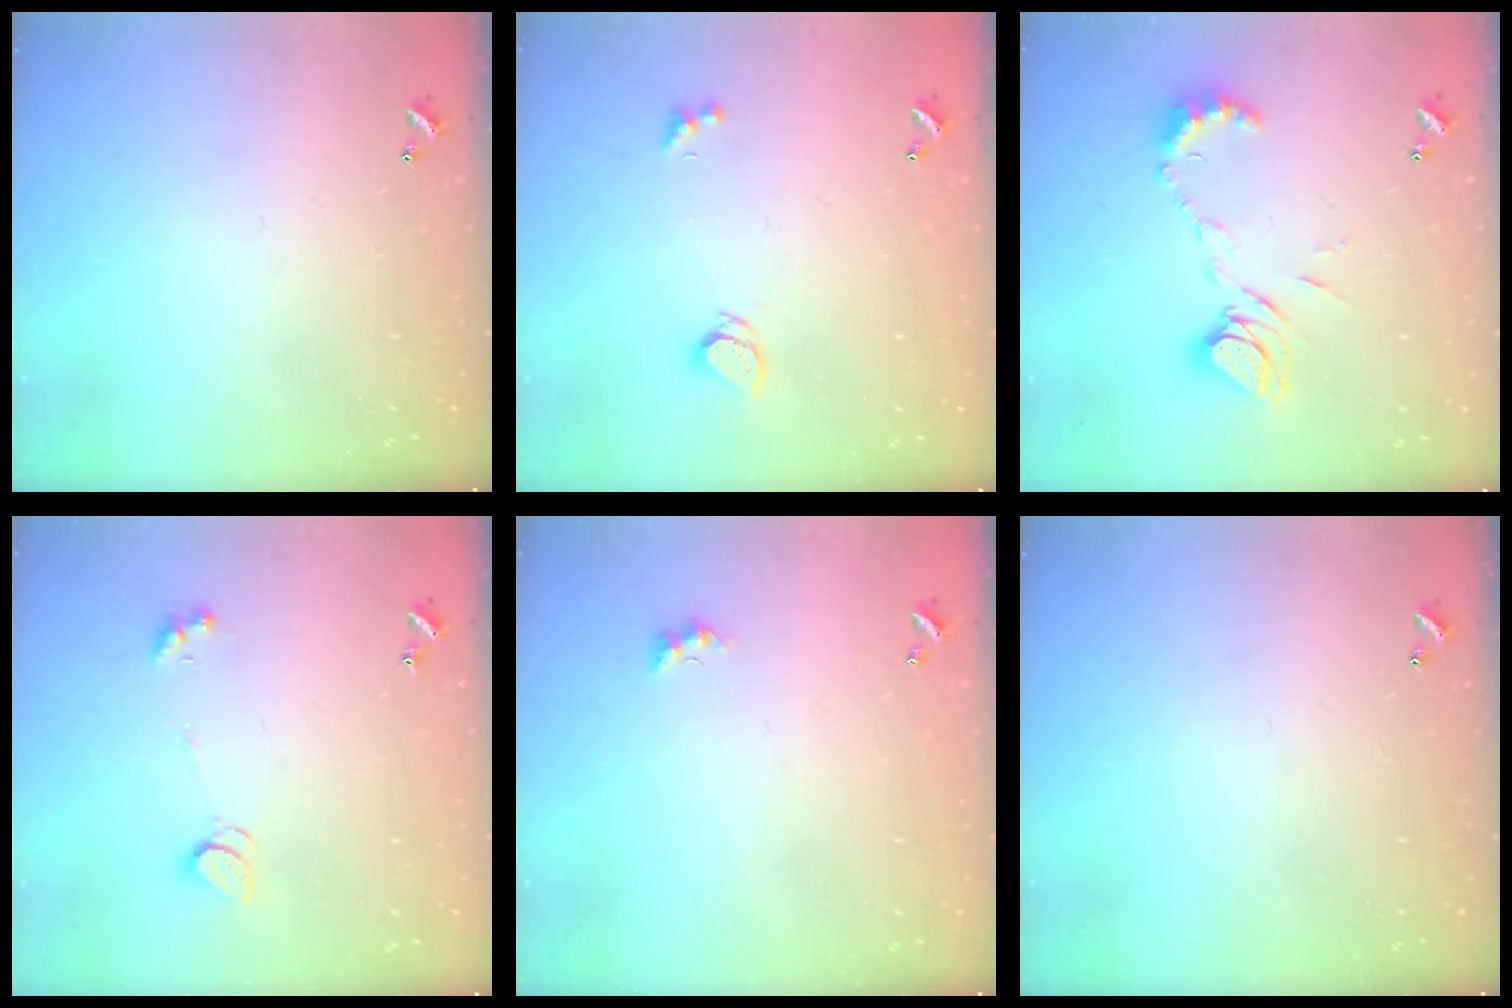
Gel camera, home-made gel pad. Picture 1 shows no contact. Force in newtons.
{"total": 1.9, "press": 1.8, "slide": 0.3}
{"total": 11.4, "press": 11.4, "slide": 1.0}
{"total": 2.5, "press": 2.4, "slide": 0.5}
{"total": 1.6, "press": 1.5, "slide": 0.6}
{"total": 0.0}